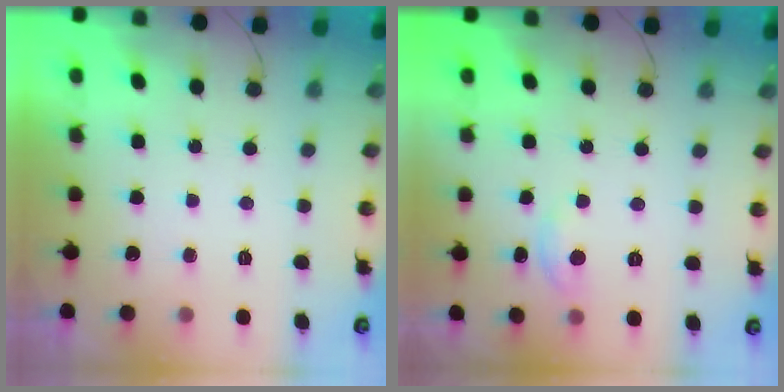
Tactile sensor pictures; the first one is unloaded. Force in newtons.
{"total": 2.9, "press": 2.9, "slide": 0.2}